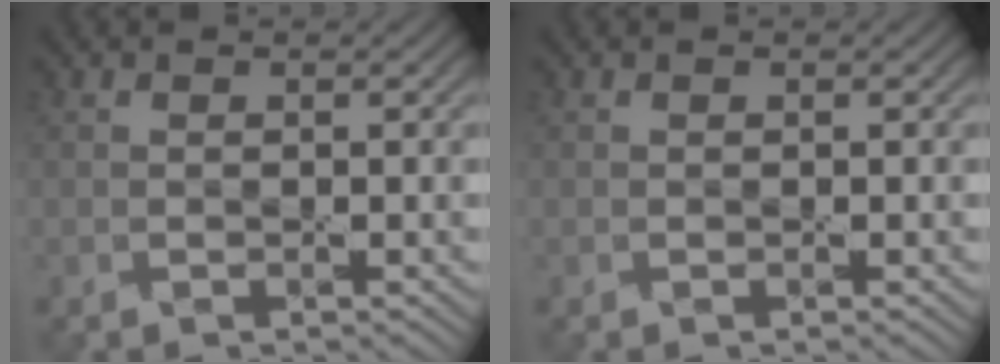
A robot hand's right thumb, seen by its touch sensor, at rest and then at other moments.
{"total": 0.0}